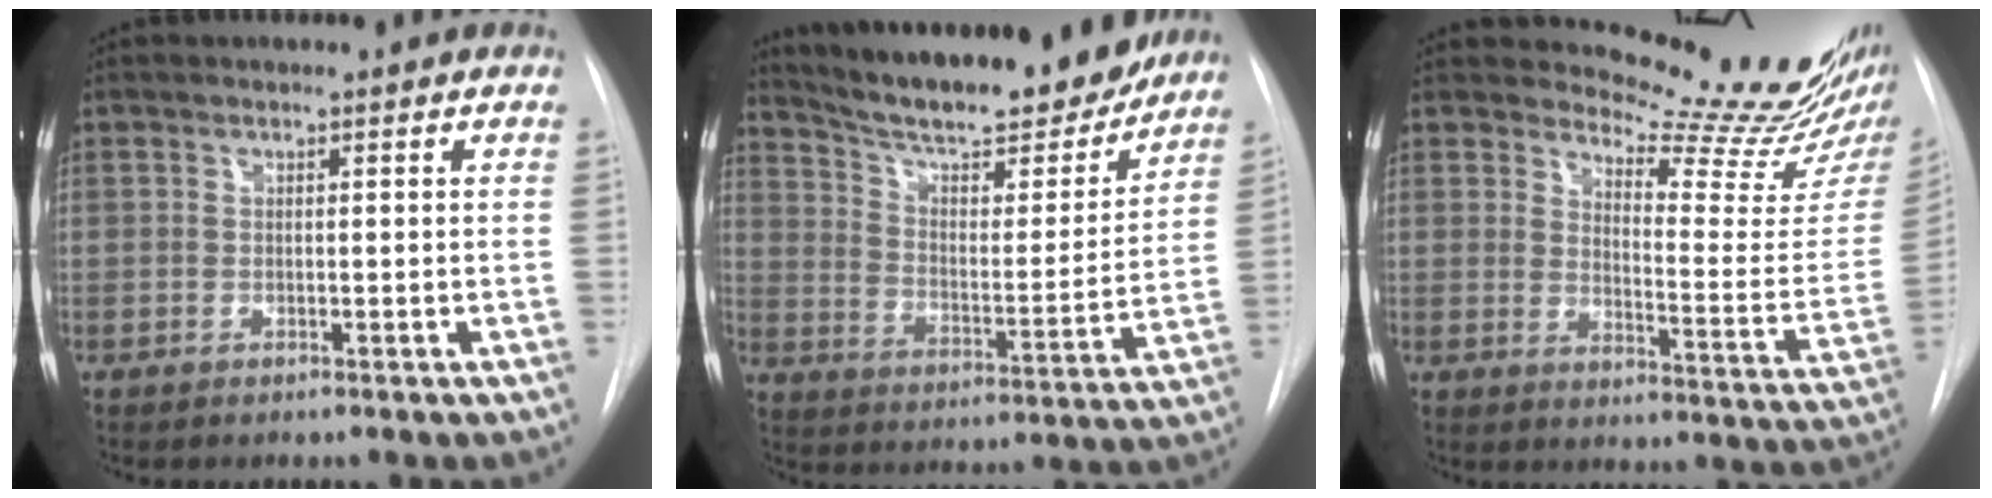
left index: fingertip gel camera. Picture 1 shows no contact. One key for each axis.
{"total": 22.4, "fx": 19.8, "fy": 4.1, "fz": 9.8, "tx": -0.158, "ty": -0.018, "tz": 0.287}
{"total": 15.8, "fx": 15.1, "fy": 0.5, "fz": 4.6, "tx": -0.063, "ty": -0.117, "tz": 0.178}